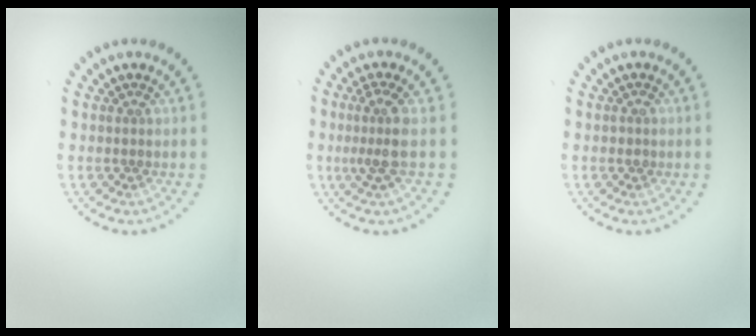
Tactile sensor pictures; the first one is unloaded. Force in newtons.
{"total": 2.6, "press": 2.0, "slide": 1.7}
{"total": 0.7, "press": 0.7, "slide": 0.3}